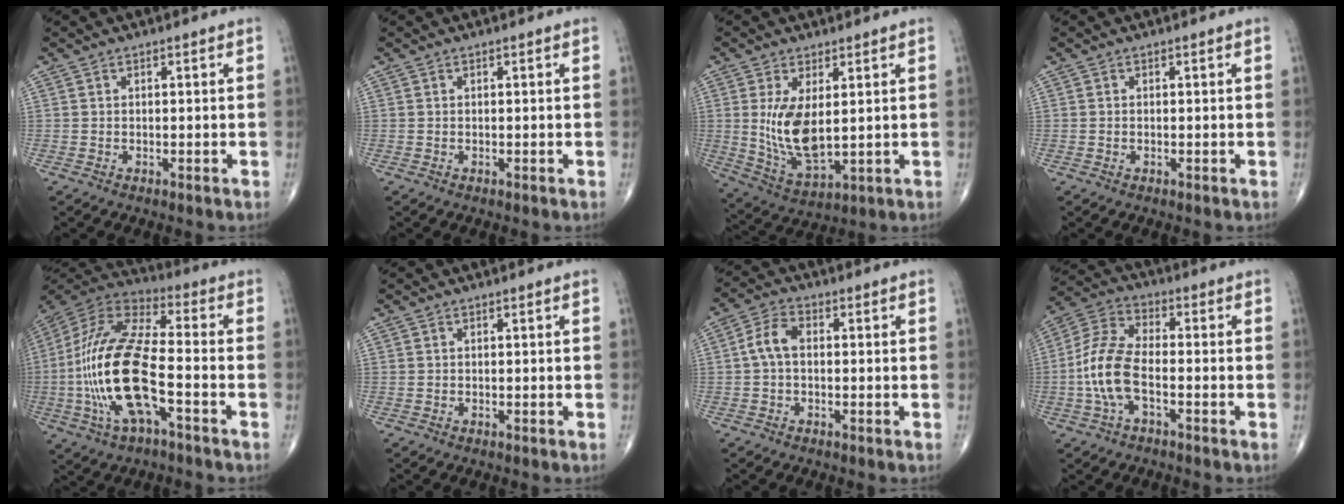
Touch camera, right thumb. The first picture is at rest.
{"total": 0.0}
{"total": 10.3, "force": [1.4, 4.7, 9.0], "torque": [-0.168, -0.025, 0.043]}
{"total": 0.0}
{"total": 21.2, "force": [-4.9, 7.5, 19.2], "torque": [-0.421, 0.028, -0.089]}
{"total": 0.0}
{"total": 4.9, "force": [-0.1, 3.0, 3.9], "torque": [-0.079, 0.017, -0.009]}
{"total": 10.7, "force": [-2.7, 5.0, 9.0], "torque": [-0.197, 0.031, -0.060]}